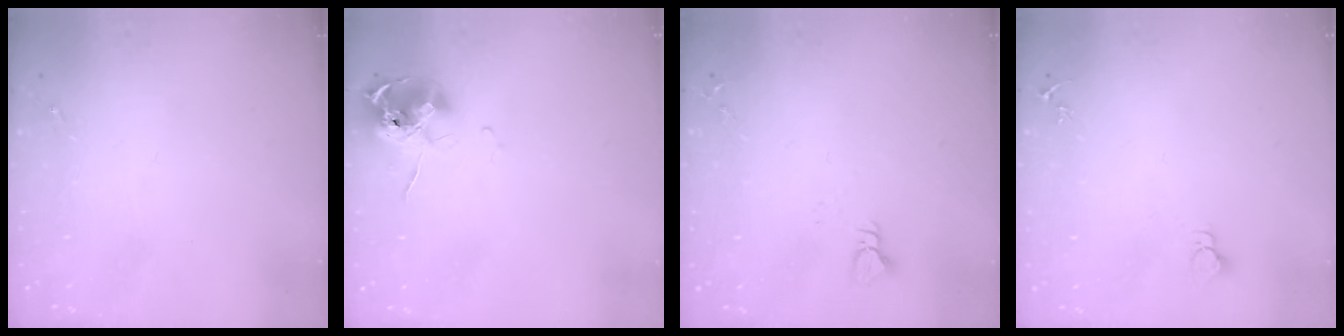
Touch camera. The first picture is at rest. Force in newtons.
{"total": 11.7, "press": 11.7, "slide": 0.7}
{"total": 3.0, "press": 3.0, "slide": 0.3}
{"total": 2.7, "press": 2.7, "slide": 0.2}